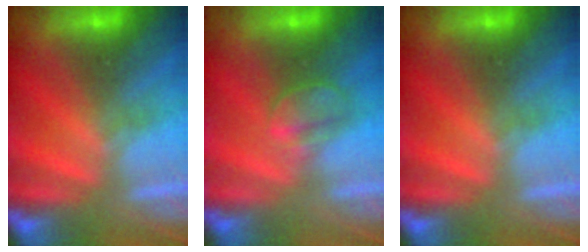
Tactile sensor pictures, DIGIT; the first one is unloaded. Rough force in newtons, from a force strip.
{"total": 2.3}
{"total": 0.0}